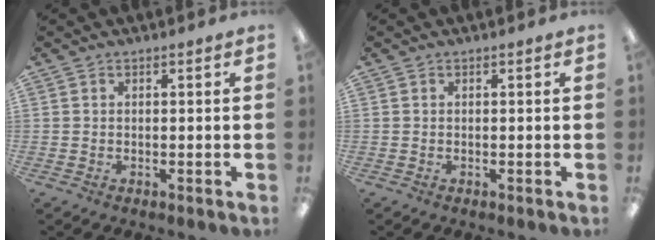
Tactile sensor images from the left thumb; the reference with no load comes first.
{"total": 0.0}